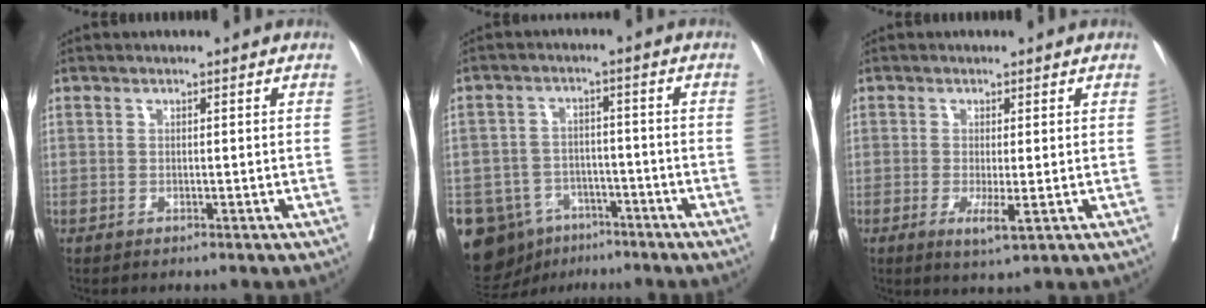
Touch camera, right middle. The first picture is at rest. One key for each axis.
{"total": 14.1, "fx": -8.0, "fy": 10.6, "fz": 4.7, "tx": -0.116, "ty": 0.021, "tz": -0.111}
{"total": 3.4, "fx": -1.0, "fy": 0.4, "fz": 3.2, "tx": -0.051, "ty": -0.009, "tz": -0.012}